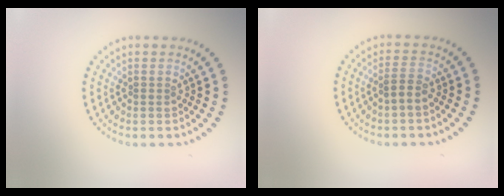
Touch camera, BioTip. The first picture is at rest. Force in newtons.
{"total": 1.6, "press": 1.5, "slide": 0.6}